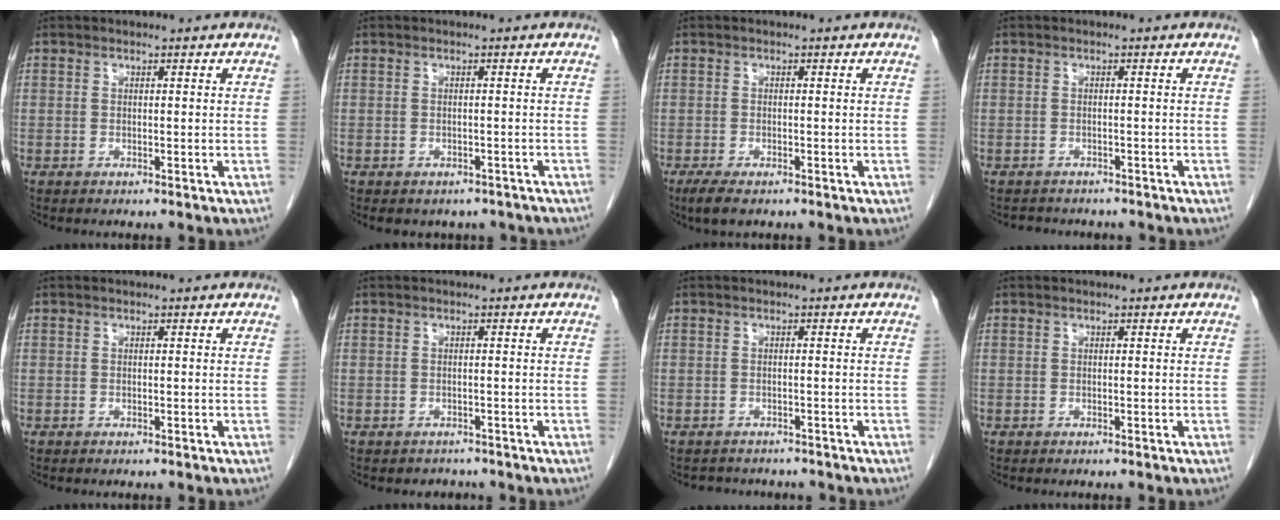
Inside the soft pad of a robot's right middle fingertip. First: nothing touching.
{"total": 5.9, "force": [-4.8, 3.1, 1.3], "torque": [-0.011, 0.008, -0.050]}
{"total": 3.3, "force": [-2.2, 1.0, 2.2], "torque": [-0.045, -0.008, -0.034]}
{"total": 4.6, "force": [-4.1, 1.8, 0.9], "torque": [-0.013, 0.001, -0.051]}
{"total": 0.0}
{"total": 2.1, "force": [-1.7, 1.0, -0.3], "torque": [-0.002, 0.000, -0.029]}
{"total": 3.8, "force": [-3.4, 1.7, 0.5], "torque": [-0.007, 0.003, -0.041]}
{"total": 0.0}